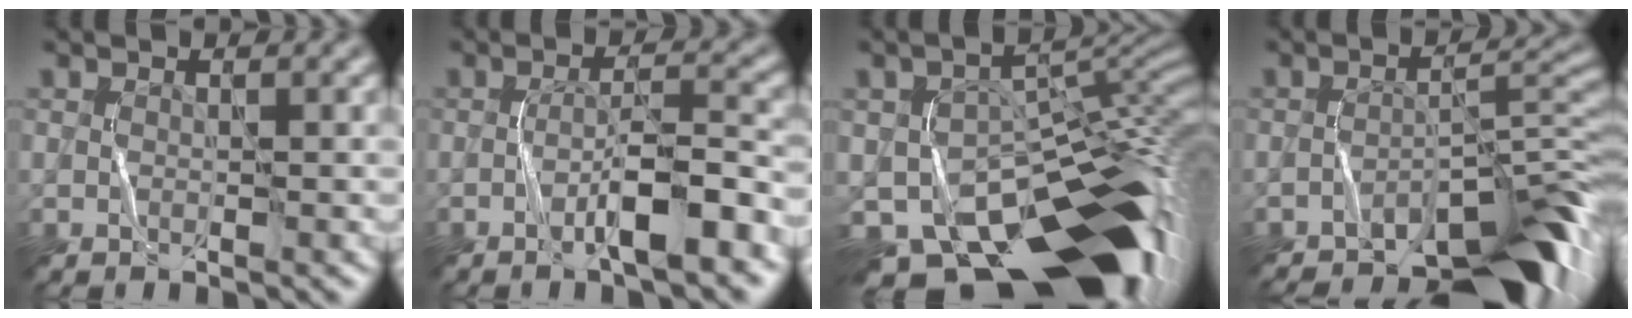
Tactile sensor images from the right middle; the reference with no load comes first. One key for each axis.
{"total": 4.8, "fx": -2.6, "fy": 0.6, "fz": 4.0, "tx": -0.063, "ty": 0.024, "tz": -0.042}
{"total": 17.0, "fx": -10.1, "fy": 7.7, "fz": 11.2, "tx": -0.152, "ty": -0.009, "tz": -0.144}
{"total": 9.1, "fx": -7.1, "fy": 2.5, "fz": 5.1, "tx": -0.051, "ty": 0.012, "tz": -0.115}